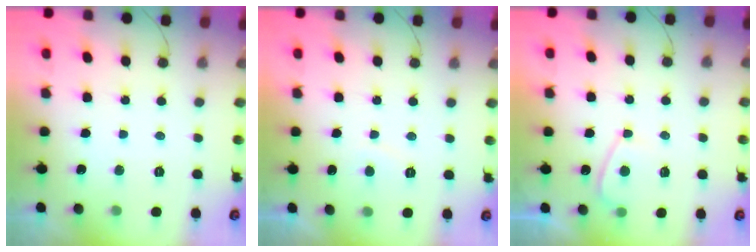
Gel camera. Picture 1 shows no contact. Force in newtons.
{"total": 0.7, "press": 0.5, "slide": 0.5}
{"total": 4.5, "press": 4.5, "slide": 0.6}